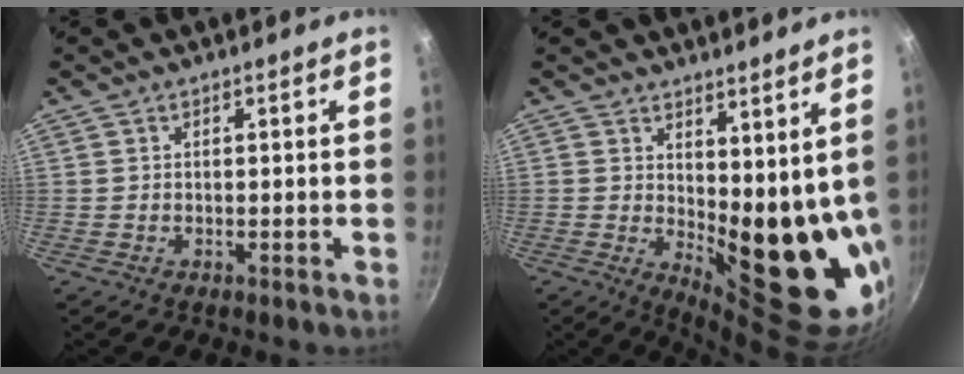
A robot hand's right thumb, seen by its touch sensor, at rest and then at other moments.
{"total": 15.6, "force": [4.4, 7.3, 13.1], "torque": [-0.134, -0.053, 0.084]}